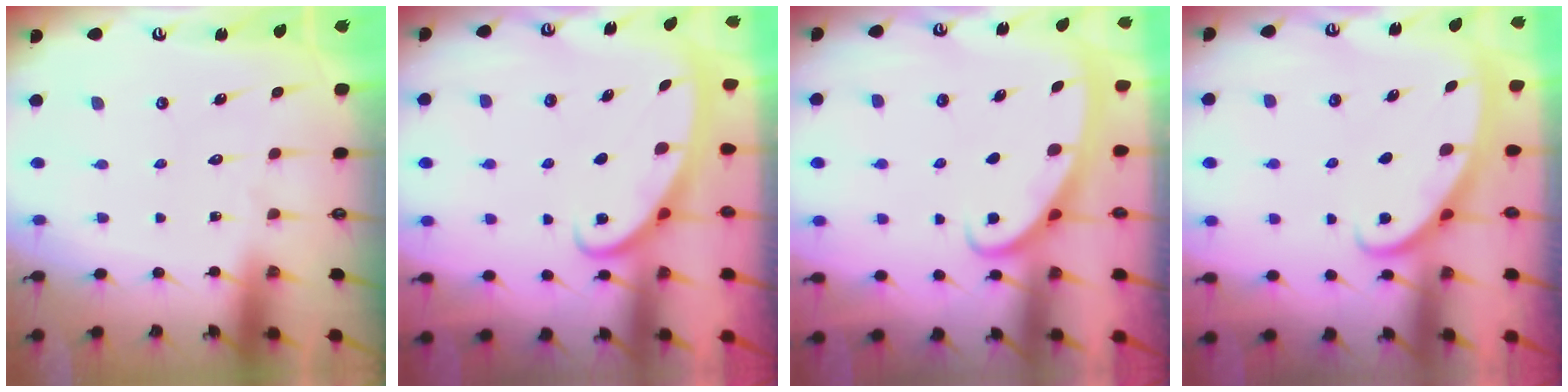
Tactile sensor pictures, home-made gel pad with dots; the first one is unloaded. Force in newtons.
{"total": 2.7, "press": 2.7, "slide": 0.4}
{"total": 2.7, "press": 2.7, "slide": 0.4}
{"total": 3.0, "press": 3.0, "slide": 0.1}